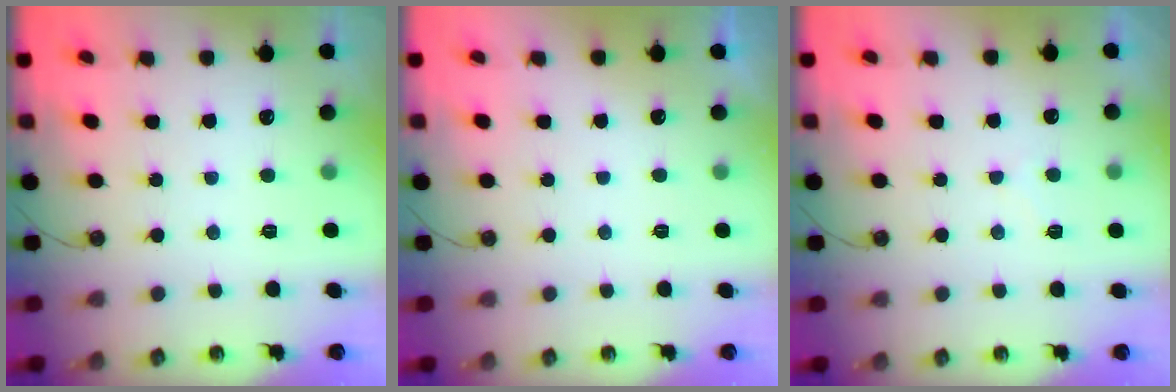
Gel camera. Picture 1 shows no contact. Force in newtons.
{"total": 0.0}
{"total": 3.4, "press": 3.3, "slide": 0.5}